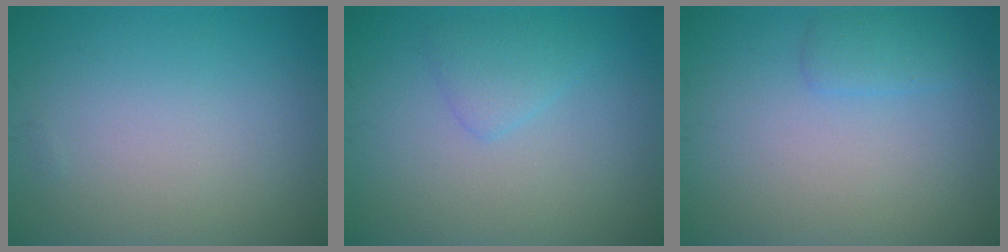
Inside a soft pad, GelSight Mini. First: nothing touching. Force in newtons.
{"total": 1.8, "press": 1.8, "slide": 0.2}
{"total": 1.5, "press": 1.5, "slide": 0.1}